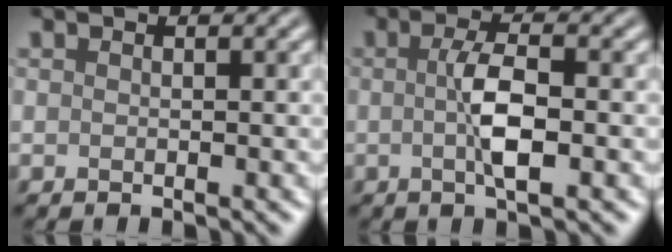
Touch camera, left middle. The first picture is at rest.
{"total": 3.7, "force": [-0.2, 0.9, 3.6], "torque": [-0.067, 0.001, -0.005]}